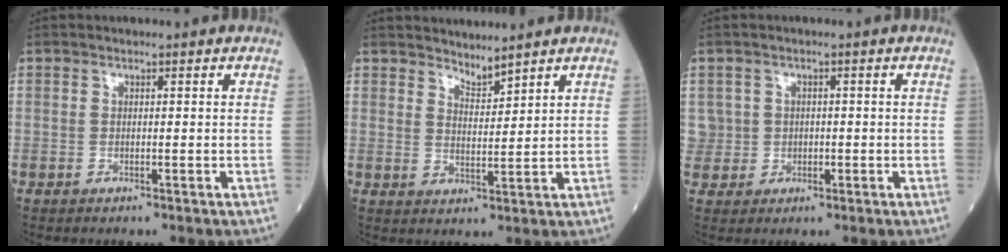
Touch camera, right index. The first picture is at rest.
{"total": 2.9, "force": [2.9, 0.0, 0.5], "torque": [-0.009, -0.004, 0.055]}
{"total": 3.4, "force": [0.5, 3.3, -0.1], "torque": [0.013, 0.008, 0.013]}